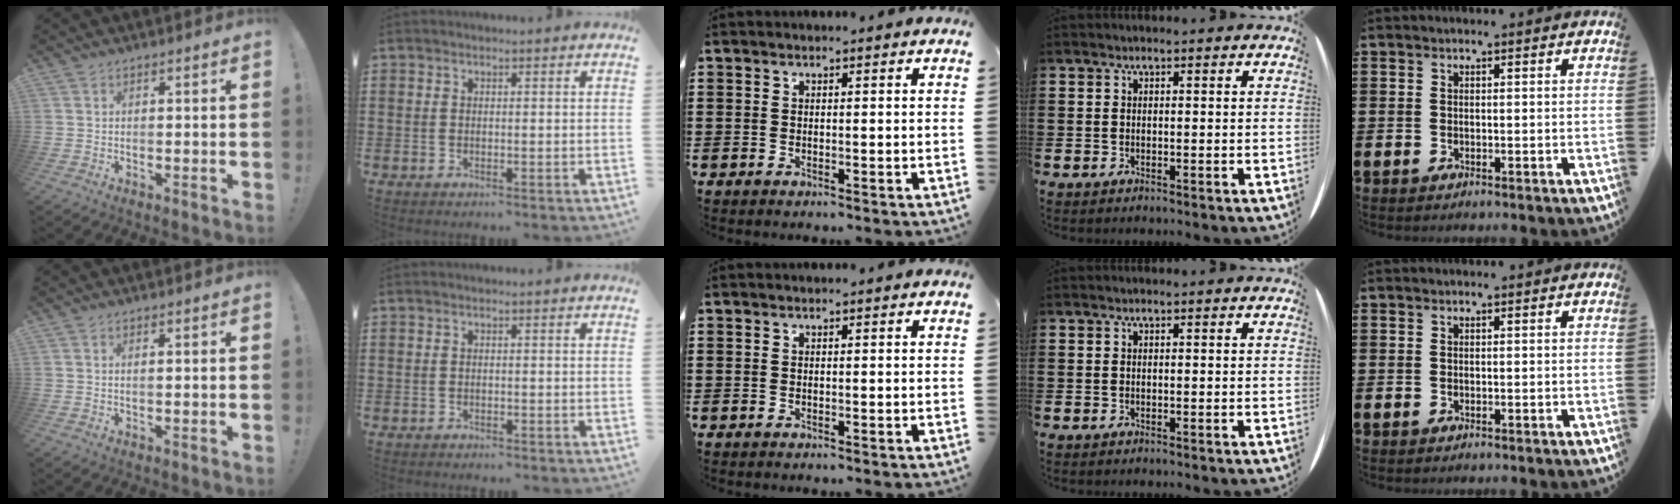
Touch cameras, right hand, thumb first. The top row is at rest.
{"thumb": {"total": 0.9, "force": [0.3, -0.1, 0.8], "torque": [-0.015, -0.002, 0.005]}, "index": {"total": 0.6, "force": [-0.5, 0.2, 0.1], "torque": [-0.004, 0.000, -0.011]}}